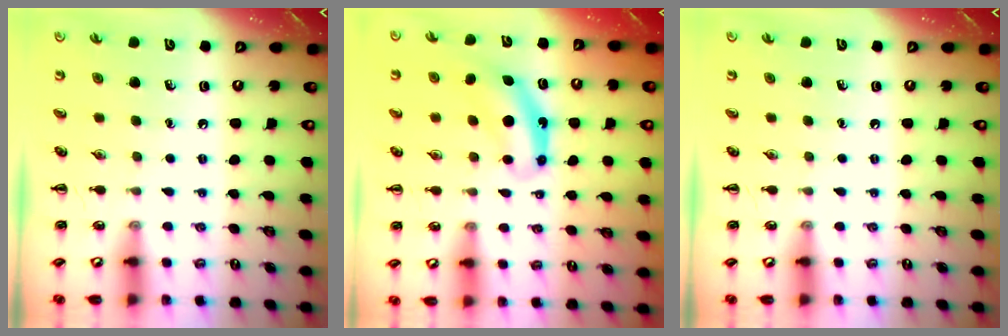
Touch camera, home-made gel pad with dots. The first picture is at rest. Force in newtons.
{"total": 6.8, "press": 6.8, "slide": 0.2}
{"total": 0.0}